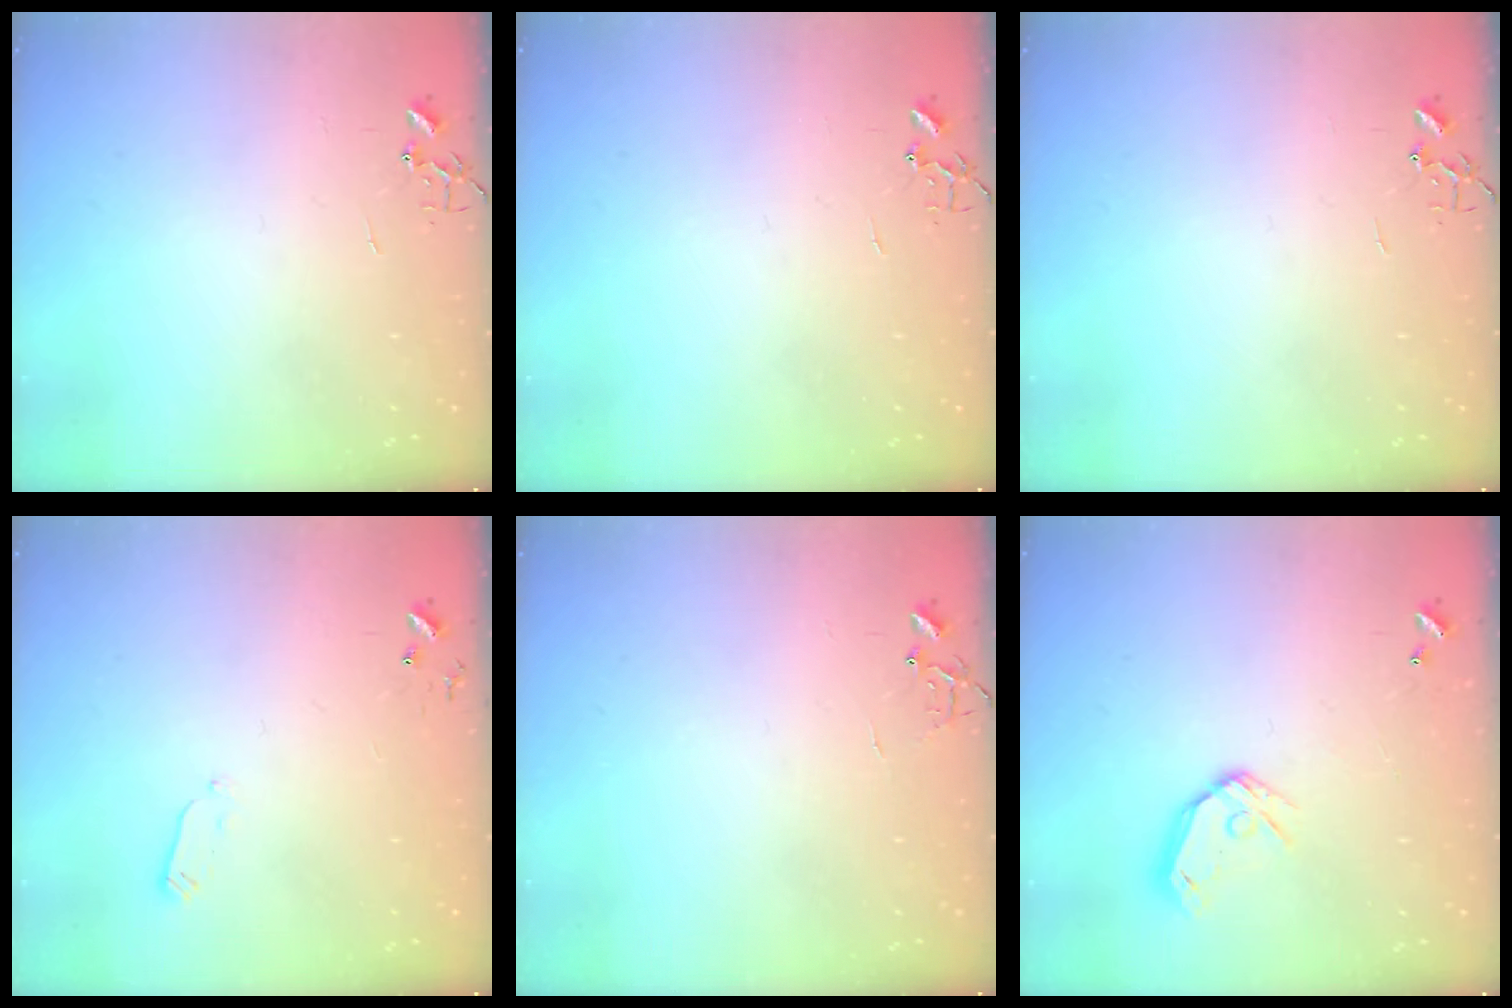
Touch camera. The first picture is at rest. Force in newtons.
{"total": 0.0}
{"total": 0.0}
{"total": 2.4, "press": 2.3, "slide": 0.4}
{"total": 5.8, "press": 5.8, "slide": 0.5}
{"total": 10.4, "press": 10.2, "slide": 1.6}